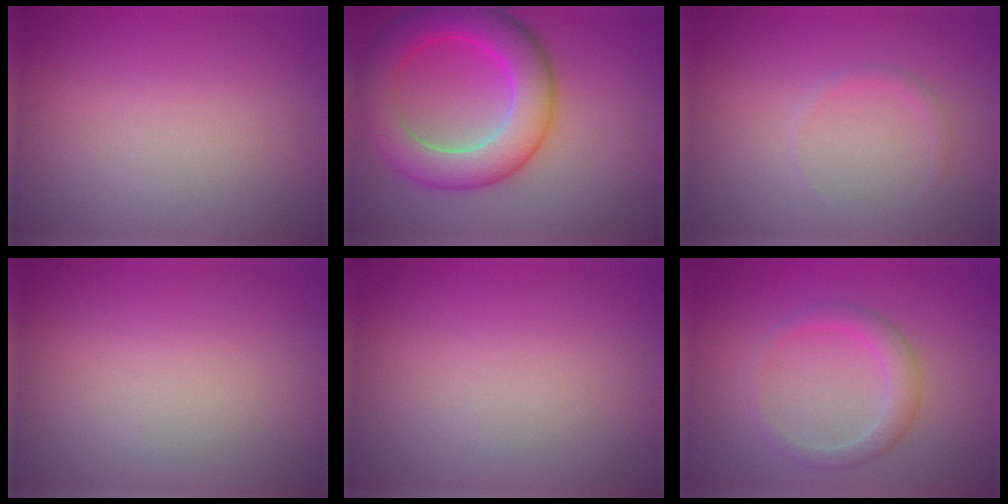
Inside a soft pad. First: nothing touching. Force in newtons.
{"total": 7.6, "press": 7.6, "slide": 0.3}
{"total": 0.7, "press": 0.7, "slide": 0.1}
{"total": 0.0}
{"total": 0.0}
{"total": 2.2, "press": 2.2, "slide": 0.1}